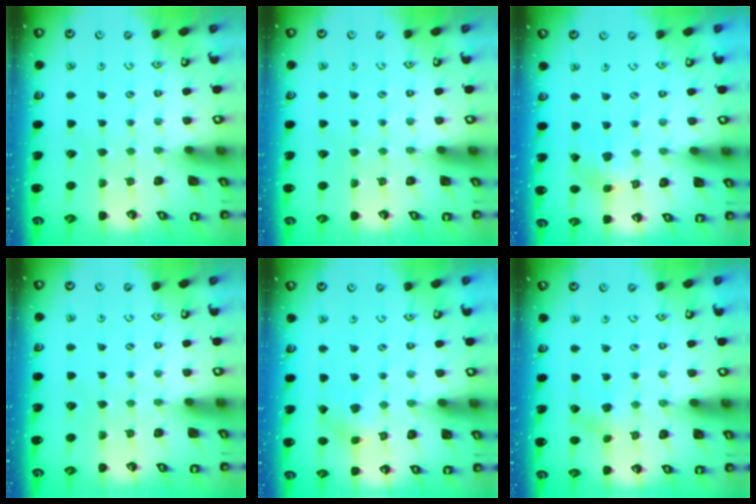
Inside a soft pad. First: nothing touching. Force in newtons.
{"total": 0.0}
{"total": 2.9, "press": 2.9, "slide": 0.2}
{"total": 0.0}
{"total": 2.3, "press": 2.3, "slide": 0.4}
{"total": 1.8, "press": 1.8, "slide": 0.3}